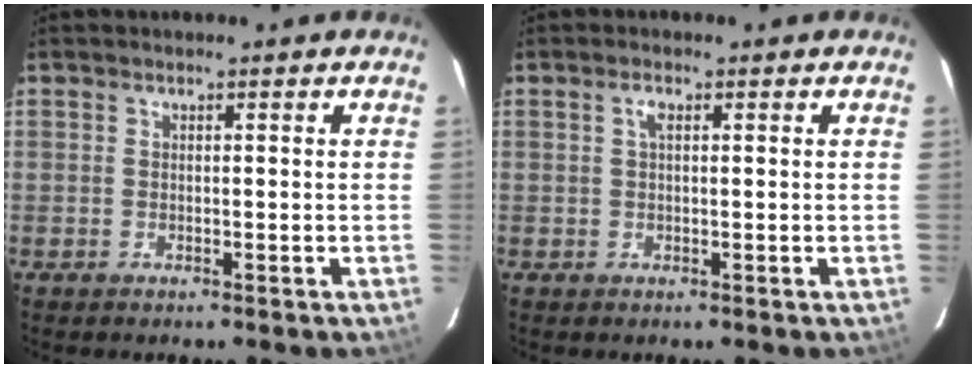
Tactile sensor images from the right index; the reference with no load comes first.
{"total": 1.3, "force": [0.4, 0.5, 1.1], "torque": [-0.024, 0.005, 0.005]}